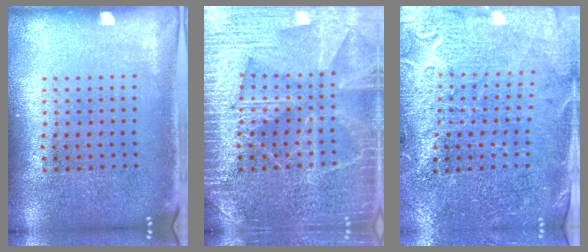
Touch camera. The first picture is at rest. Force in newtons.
{"total": 6.6, "press": 6.5, "slide": 0.9}
{"total": 3.2, "press": 3.1, "slide": 1.0}